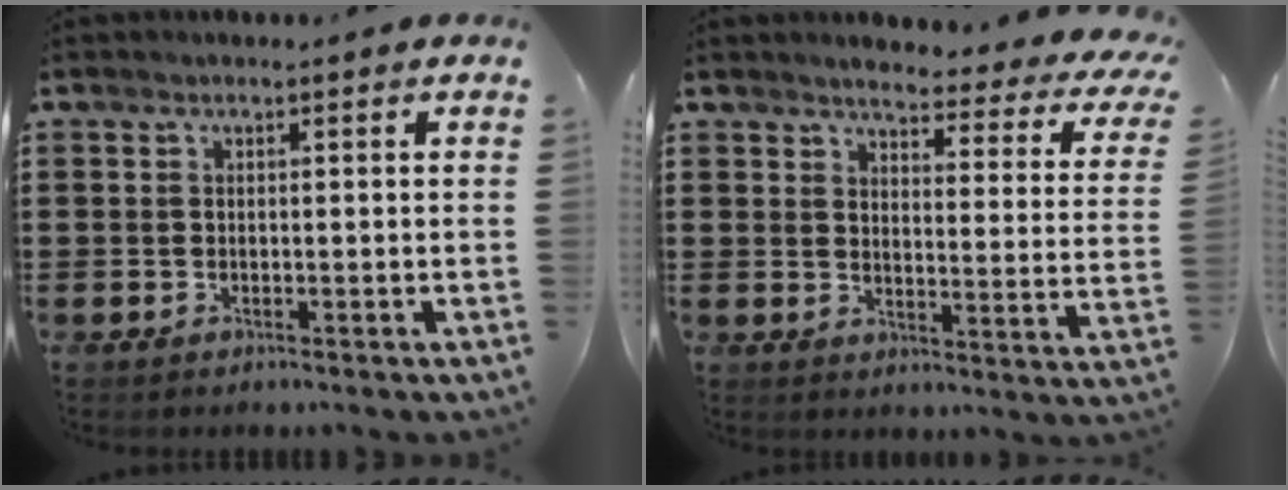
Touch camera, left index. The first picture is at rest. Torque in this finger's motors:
{"motor_torque": [2.14, 0.00, 0.20, -0.02]}